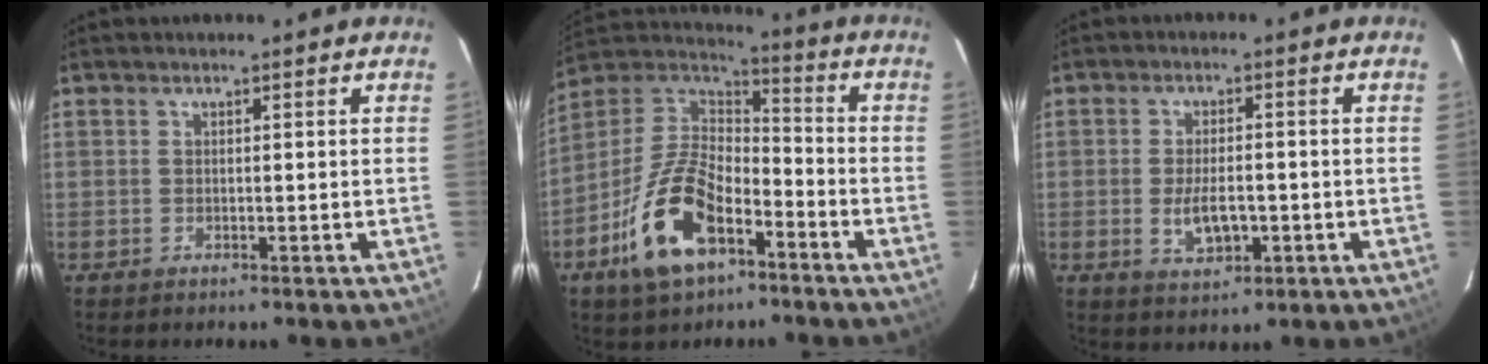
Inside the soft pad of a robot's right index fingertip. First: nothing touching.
{"total": 19.0, "force": [-9.1, 9.7, 13.6], "torque": [-0.290, -0.002, -0.163]}
{"total": 6.0, "force": [-1.4, 3.0, 5.0], "torque": [-0.099, -0.008, -0.016]}